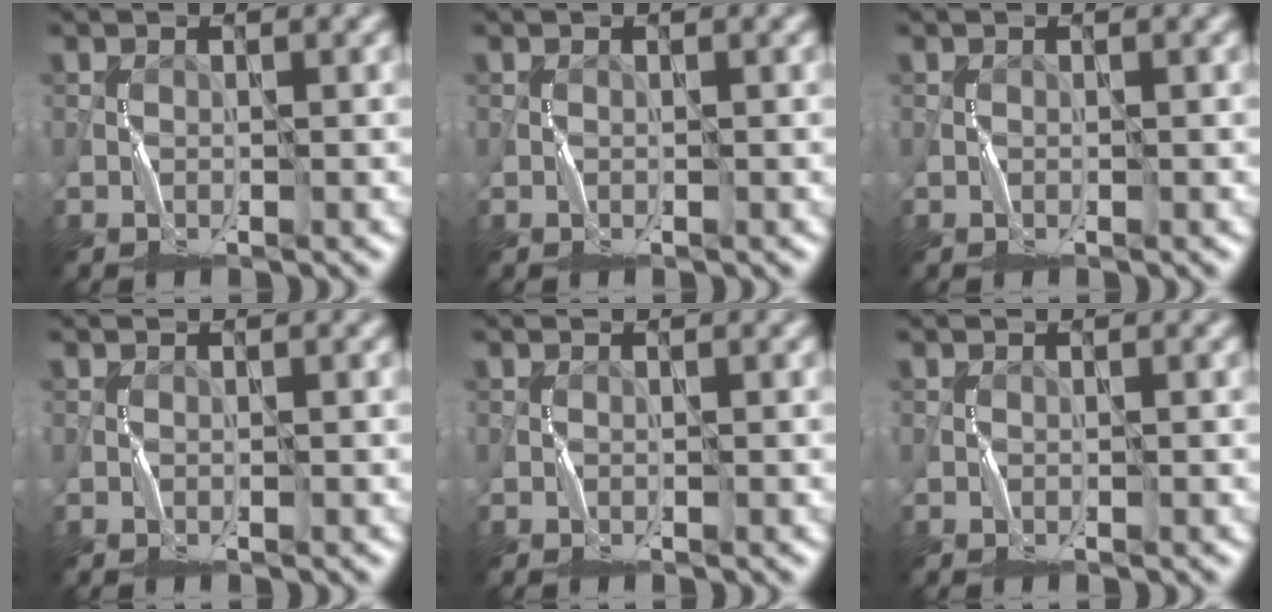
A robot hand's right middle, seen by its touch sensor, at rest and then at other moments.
{"total": 0.0}
{"total": 0.0}
{"total": 0.0}
{"total": 0.0}
{"total": 0.0}